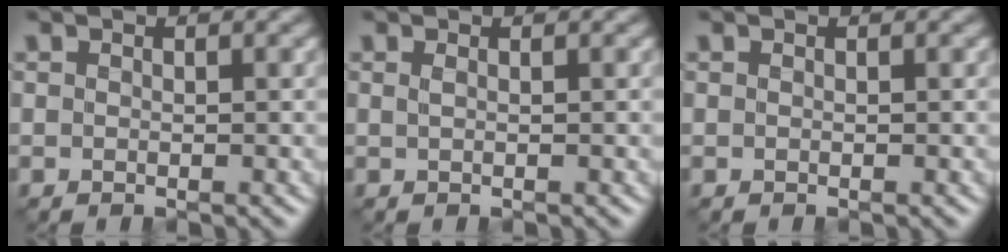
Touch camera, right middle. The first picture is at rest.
{"total": 0.6, "force": [0.2, 0.3, 0.5], "torque": [-0.006, -0.003, -0.003]}
{"total": 0.0}